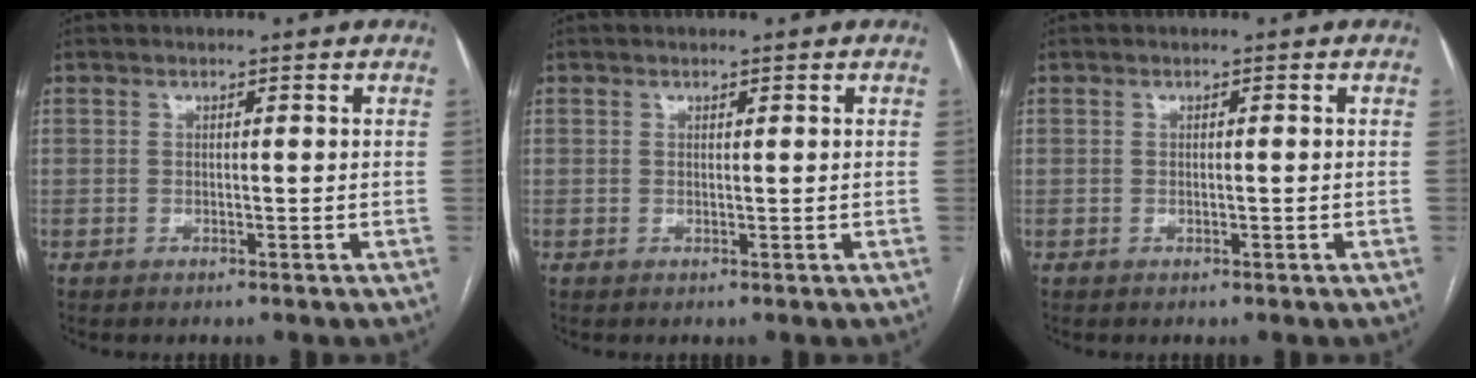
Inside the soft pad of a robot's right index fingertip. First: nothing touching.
{"total": 0.0}
{"total": 0.0}